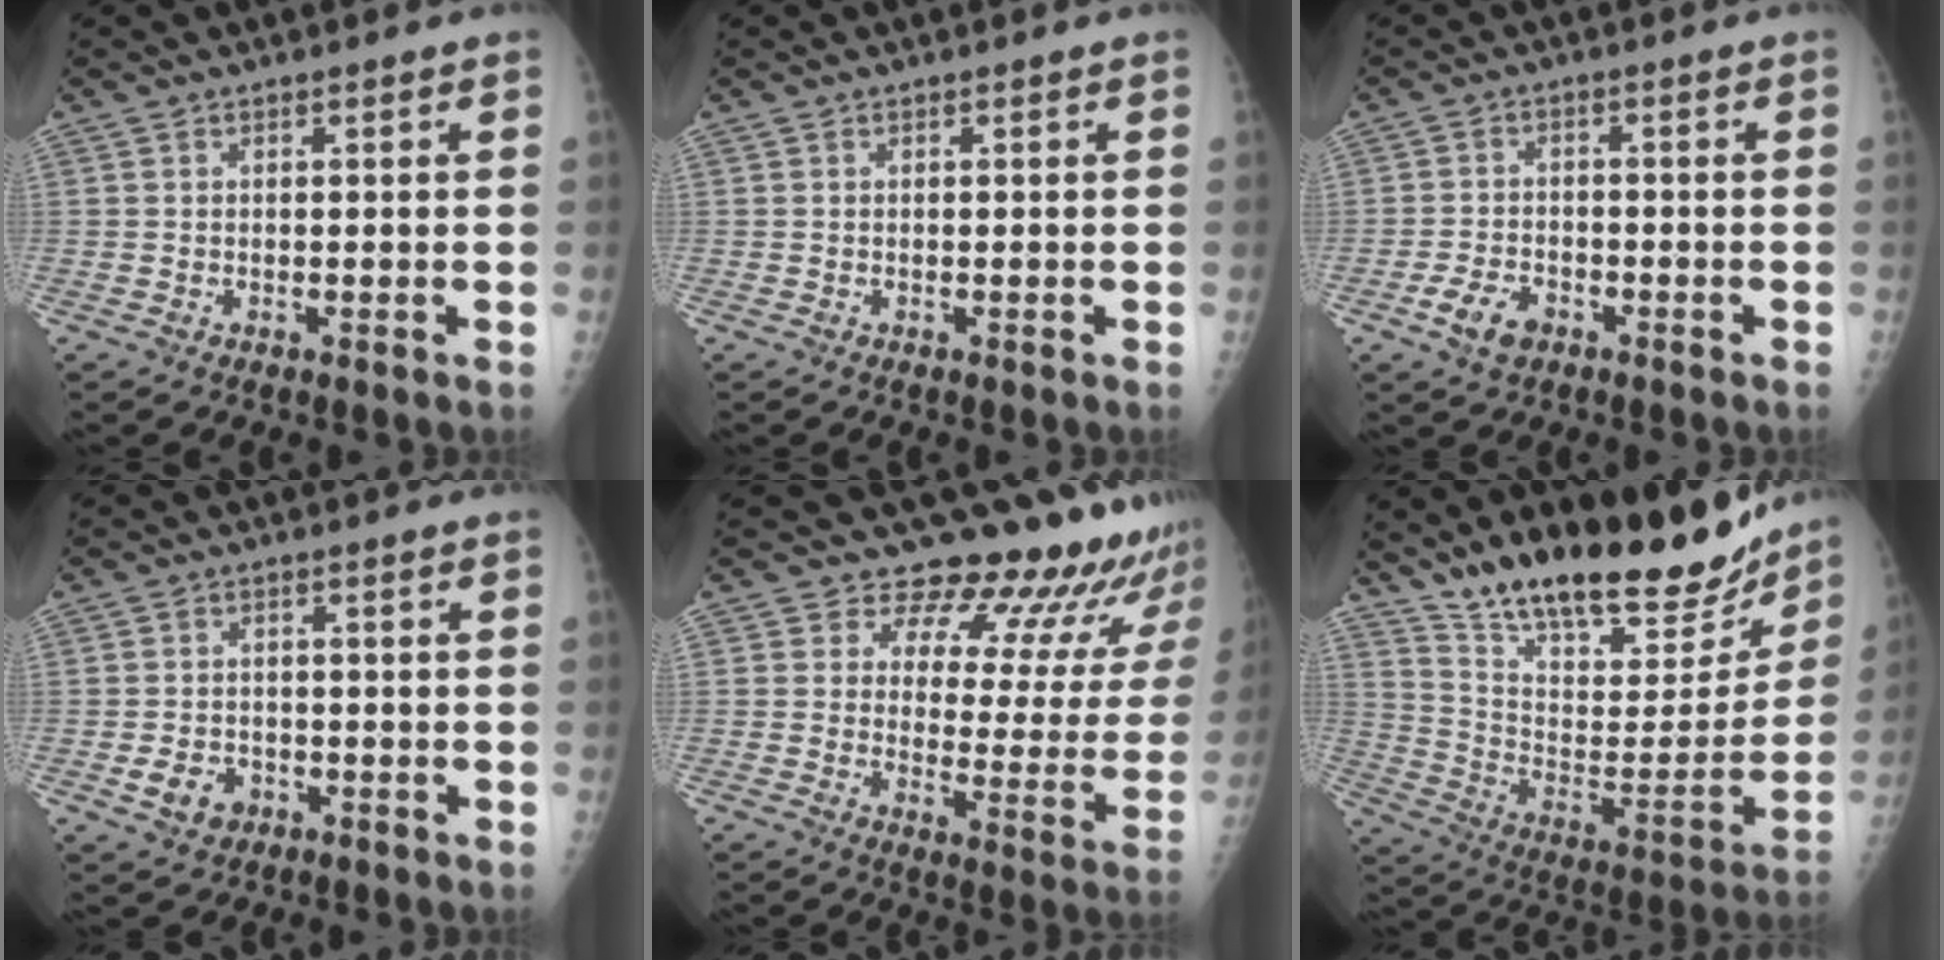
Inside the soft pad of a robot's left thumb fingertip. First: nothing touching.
{"total": 0.0}
{"total": 5.2, "force": [-2.8, 3.3, 2.9], "torque": [-0.051, 0.012, -0.048]}
{"total": 4.3, "force": [-1.6, 3.4, 2.0], "torque": [-0.026, 0.006, -0.022]}
{"total": 18.5, "force": [17.2, 5.6, 4.0], "torque": [0.006, -0.151, 0.193]}
{"total": 27.5, "force": [21.6, 9.1, 14.4], "torque": [-0.192, -0.091, 0.335]}